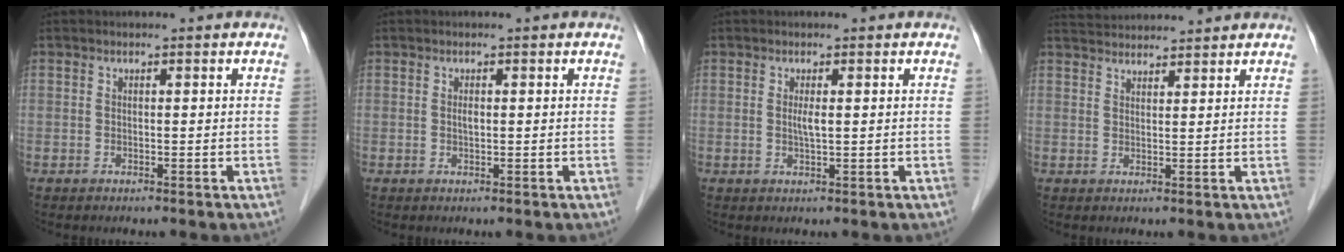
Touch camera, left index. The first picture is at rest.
{"total": 0.7, "force": [0.1, 0.2, 0.7], "torque": [-0.012, 0.000, 0.002]}
{"total": 1.5, "force": [0.3, 0.1, 1.4], "torque": [-0.033, -0.001, 0.006]}
{"total": 7.8, "force": [7.6, 0.4, 1.6], "torque": [-0.034, 0.038, 0.118]}